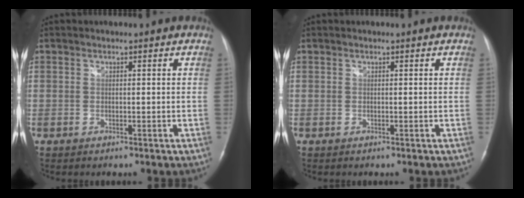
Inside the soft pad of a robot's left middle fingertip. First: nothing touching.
{"total": 0.0}